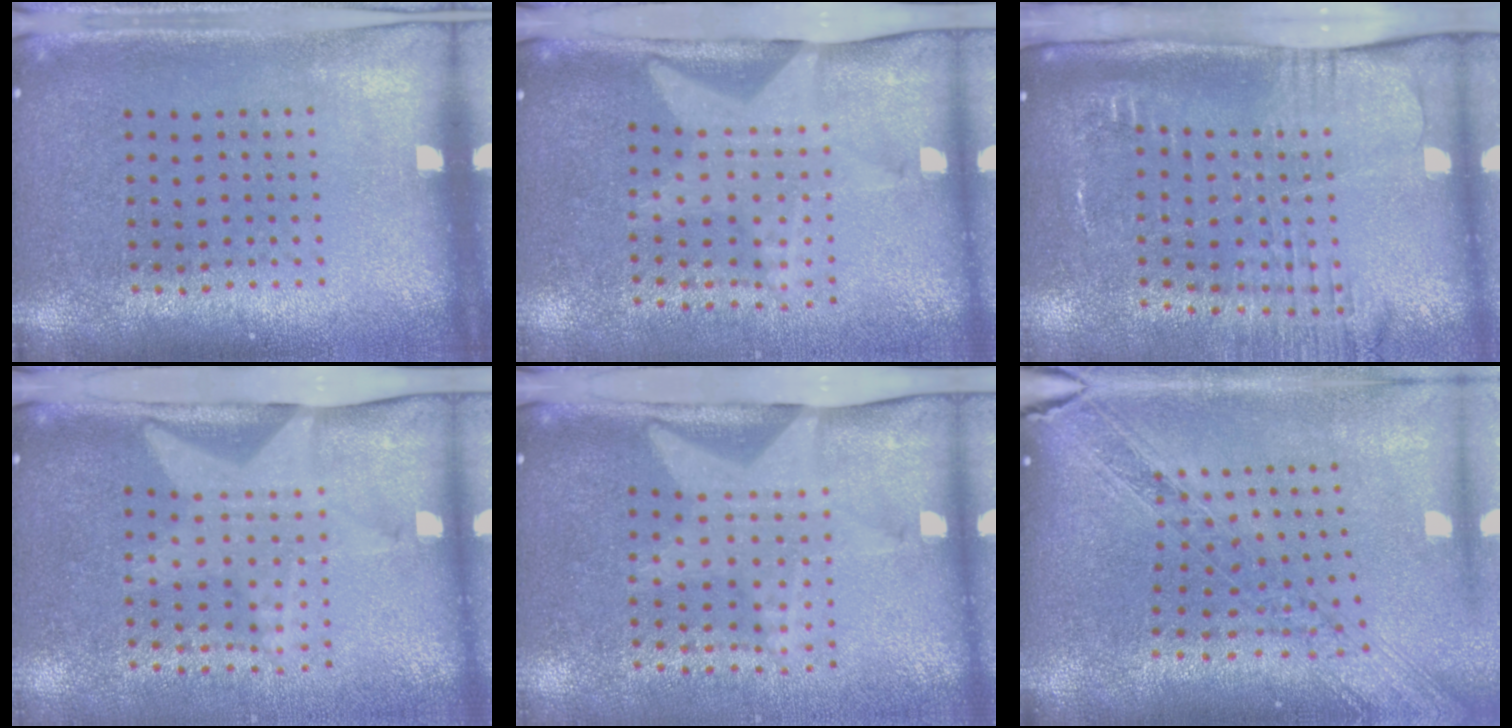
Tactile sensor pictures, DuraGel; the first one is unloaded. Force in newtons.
{"total": 2.0, "press": 1.5, "slide": 1.3}
{"total": 2.7, "press": 2.0, "slide": 1.8}
{"total": 2.1, "press": 1.5, "slide": 1.4}
{"total": 2.0, "press": 1.5, "slide": 1.3}
{"total": 1.7, "press": 1.5, "slide": 0.8}